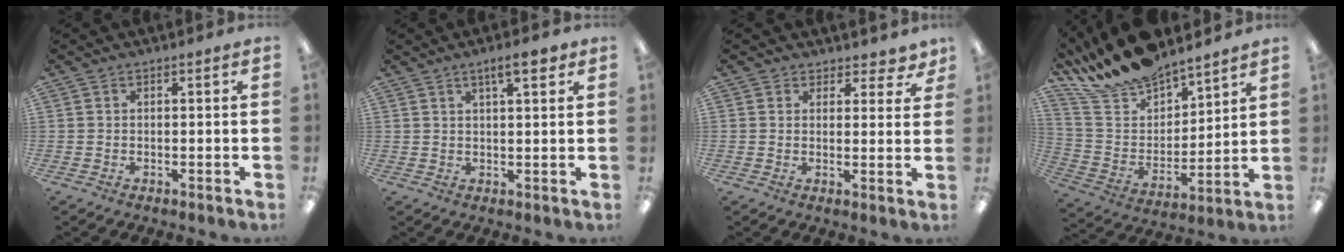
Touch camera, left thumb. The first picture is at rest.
{"total": 5.6, "force": [3.3, 1.7, 4.2], "torque": [-0.057, -0.010, 0.049]}
{"total": 3.4, "force": [2.4, 2.4, 0.4], "torque": [0.006, -0.016, 0.040]}
{"total": 16.8, "force": [15.6, 4.9, 3.8], "torque": [-0.111, -0.121, 0.288]}